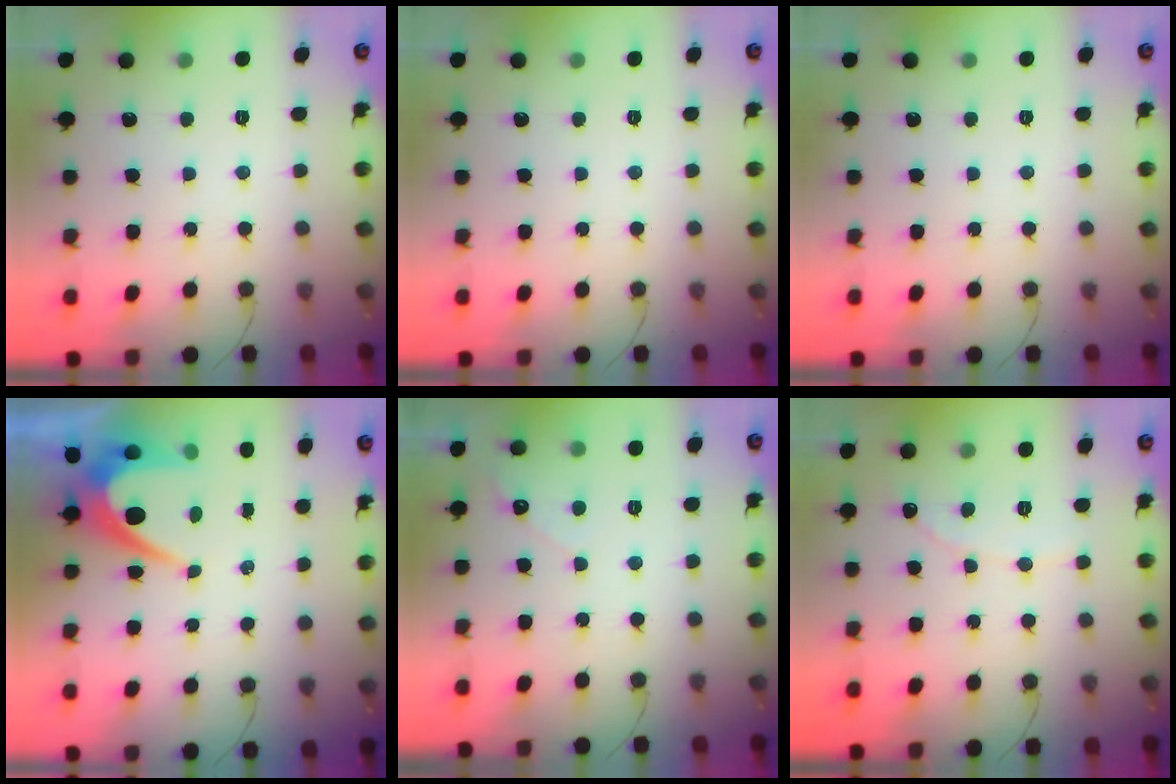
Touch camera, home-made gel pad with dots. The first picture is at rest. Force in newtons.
{"total": 0.0}
{"total": 0.0}
{"total": 8.0, "press": 7.9, "slide": 0.7}
{"total": 2.7, "press": 2.7, "slide": 0.2}
{"total": 2.5, "press": 2.5, "slide": 0.1}